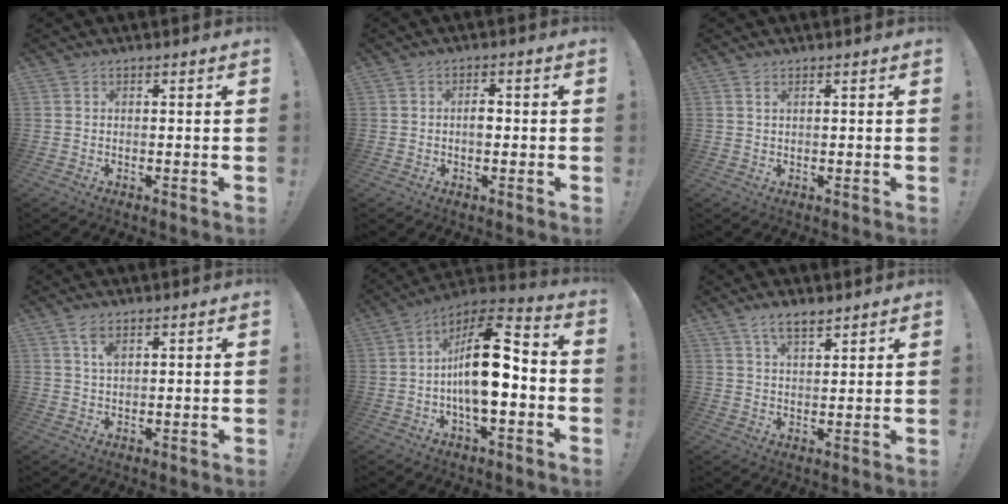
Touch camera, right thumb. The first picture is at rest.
{"total": 3.3, "force": [-0.4, 2.5, 2.1], "torque": [-0.025, 0.003, -0.012]}
{"total": 1.0, "force": [0.5, 0.4, 0.7], "torque": [-0.011, 0.000, 0.008]}
{"total": 3.8, "force": [2.1, 1.7, 2.6], "torque": [-0.033, -0.011, 0.034]}
{"total": 18.1, "force": [-1.5, 7.9, 16.2], "torque": [-0.262, 0.014, -0.025]}
{"total": 5.9, "force": [4.5, 2.3, 3.1], "torque": [-0.055, -0.020, 0.083]}